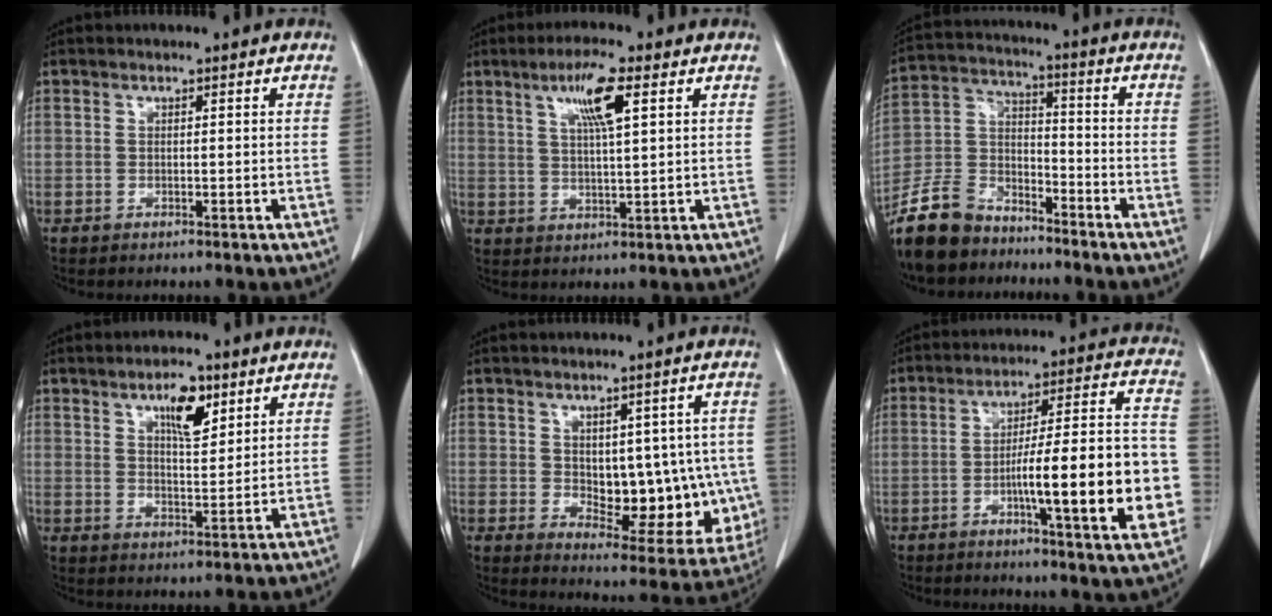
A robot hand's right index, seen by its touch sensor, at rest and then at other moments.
{"total": 7.0, "force": [3.2, 0.5, 6.2], "torque": [-0.114, 0.003, 0.057]}
{"total": 11.6, "force": [-9.8, 5.3, 3.1], "torque": [-0.081, 0.012, -0.186]}
{"total": 6.3, "force": [3.5, 2.1, 4.8], "torque": [-0.083, 0.002, 0.058]}
{"total": 14.2, "force": [-0.4, 7.4, 12.1], "torque": [-0.149, 0.001, 0.018]}
{"total": 19.2, "force": [-4.4, 2.1, 18.6], "torque": [-0.224, 0.021, -0.058]}